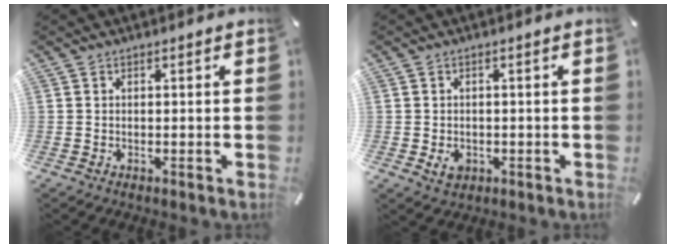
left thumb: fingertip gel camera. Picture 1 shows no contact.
{"total": 2.9, "force": [-0.7, 2.4, 1.6], "torque": [-0.025, -0.002, -0.014]}